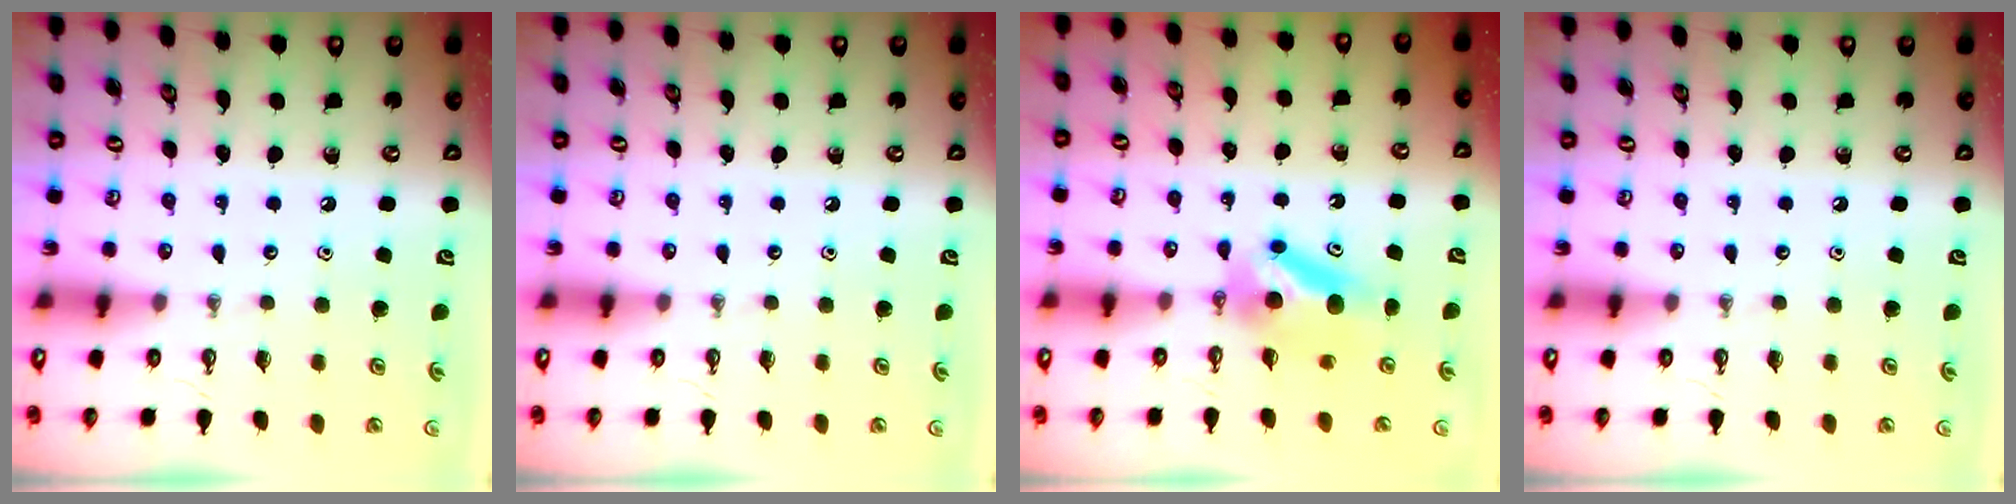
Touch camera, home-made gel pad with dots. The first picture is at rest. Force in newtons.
{"total": 0.0}
{"total": 6.6, "press": 6.5, "slide": 1.2}
{"total": 0.0}